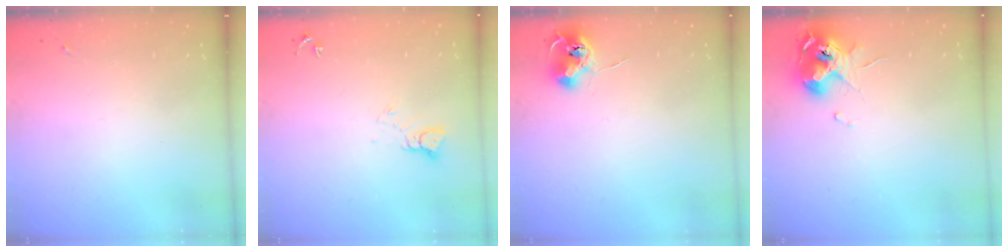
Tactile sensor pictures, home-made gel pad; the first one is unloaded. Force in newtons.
{"total": 3.5, "press": 3.5, "slide": 0.3}
{"total": 7.8, "press": 7.8, "slide": 0.8}
{"total": 10.8, "press": 10.7, "slide": 1.2}